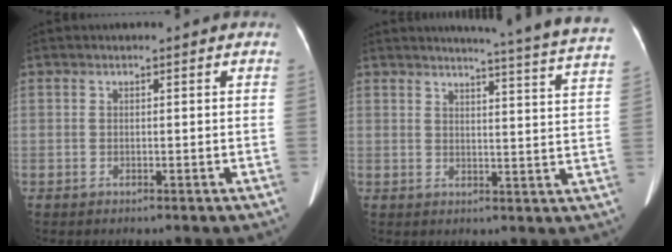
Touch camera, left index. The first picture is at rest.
{"total": 16.2, "force": [15.2, -1.8, 5.2], "torque": [-0.073, -0.091, 0.158]}